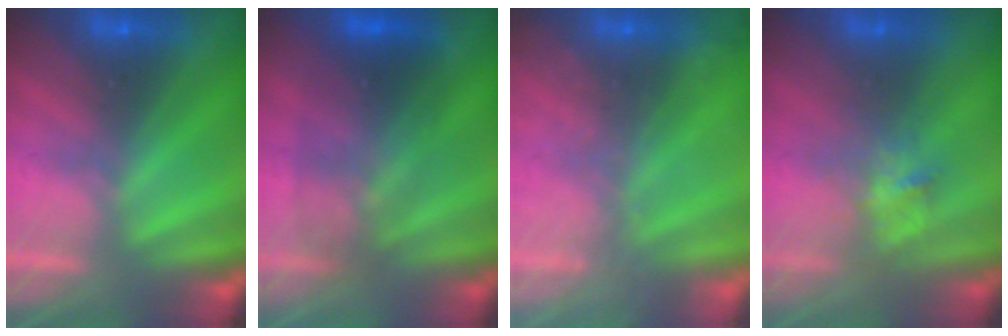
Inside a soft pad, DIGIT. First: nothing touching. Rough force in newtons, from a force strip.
{"total": 3.2}
{"total": 2.3}
{"total": 2.8}